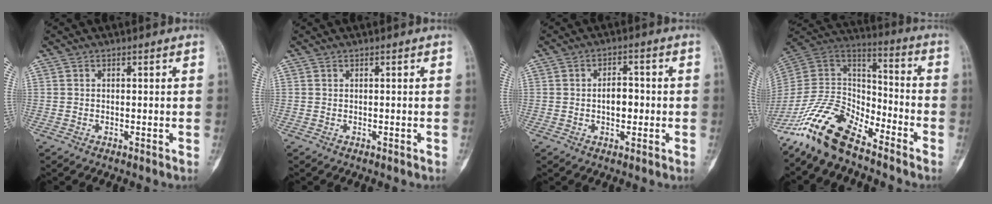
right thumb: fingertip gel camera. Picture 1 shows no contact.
{"total": 0.0}
{"total": 4.6, "force": [-0.5, 2.9, 3.6], "torque": [-0.042, 0.013, -0.010]}
{"total": 15.7, "force": [-12.1, 6.0, 8.0], "torque": [-0.132, 0.083, -0.239]}